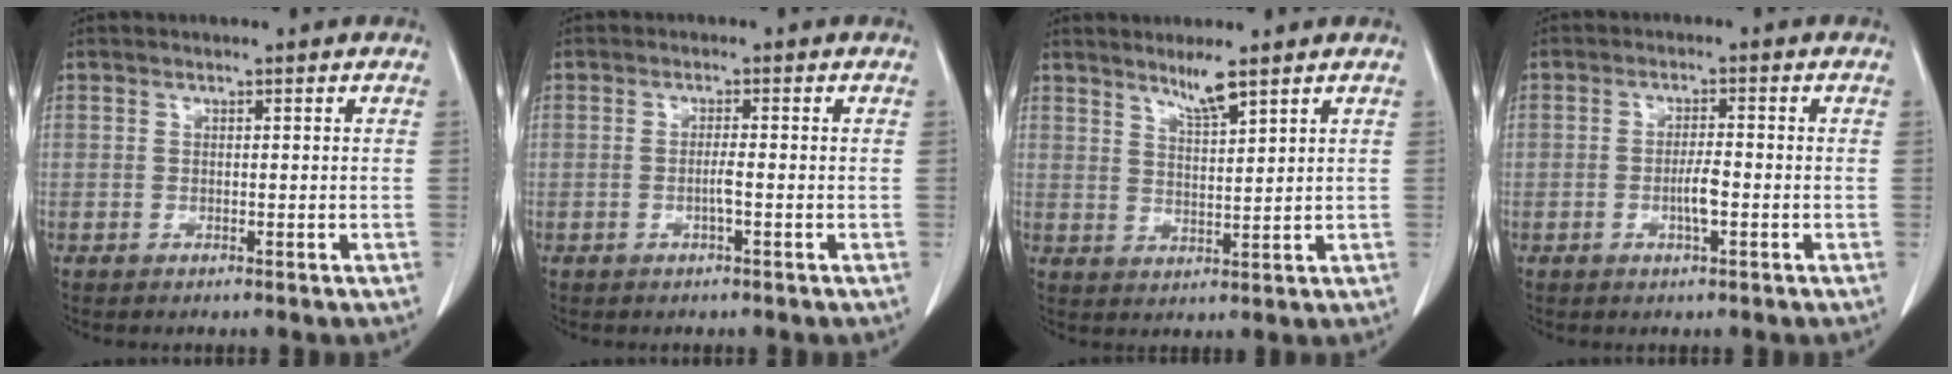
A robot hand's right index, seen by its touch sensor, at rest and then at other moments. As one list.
[{"total": 1.6, "force": [-0.4, -0.1, 1.6], "torque": [-0.027, 0.002, -0.008]}, {"total": 4.1, "force": [3.2, -0.3, 2.5], "torque": [-0.048, -0.008, 0.061]}, {"total": 3.0, "force": [-0.8, 0.4, 2.8], "torque": [-0.050, 0.002, -0.013]}]